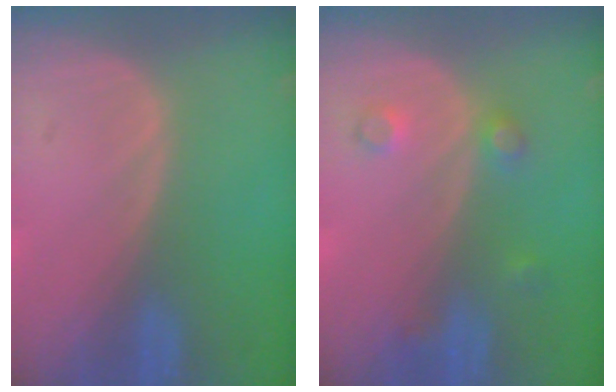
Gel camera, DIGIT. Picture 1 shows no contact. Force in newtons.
{"total": 2.6, "press": 2.6, "slide": 0.3}